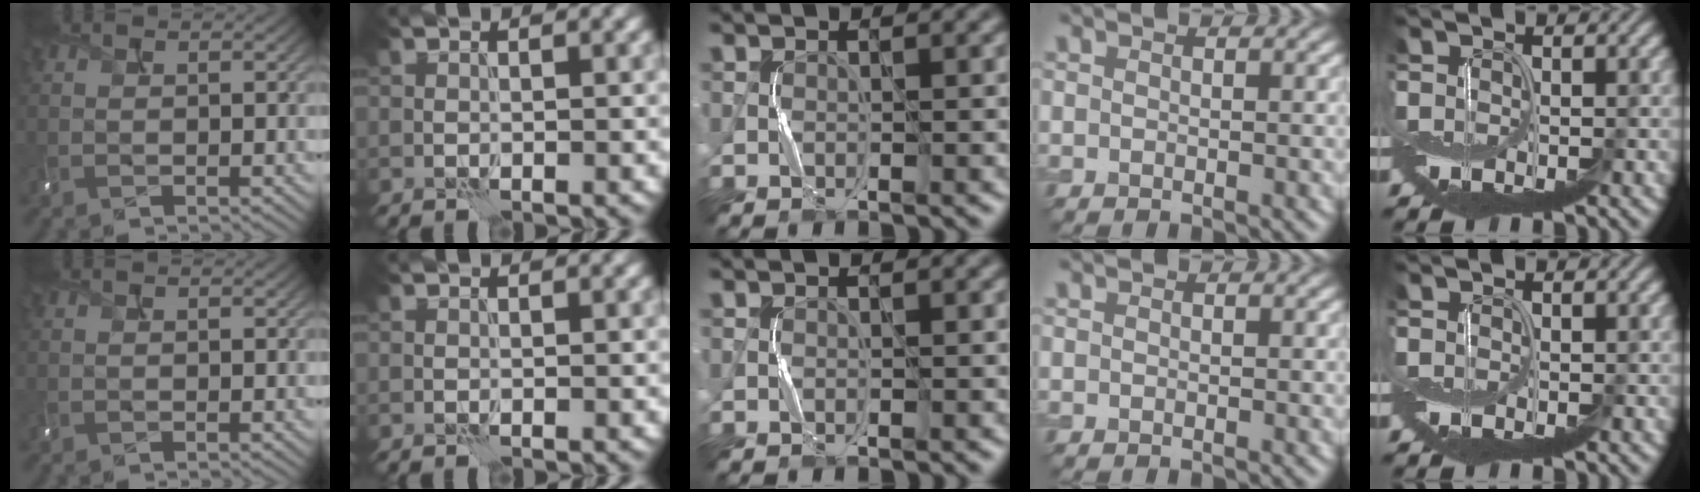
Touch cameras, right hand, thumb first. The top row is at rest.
{}